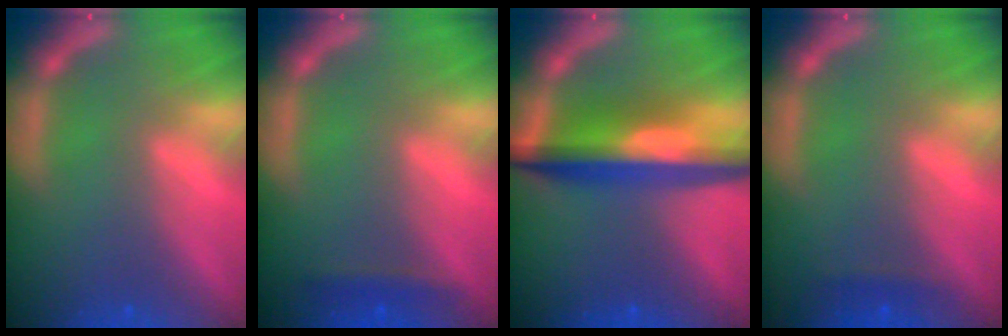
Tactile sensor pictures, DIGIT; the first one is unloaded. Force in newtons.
{"total": 1.4}
{"total": 8.0}
{"total": 0.9}